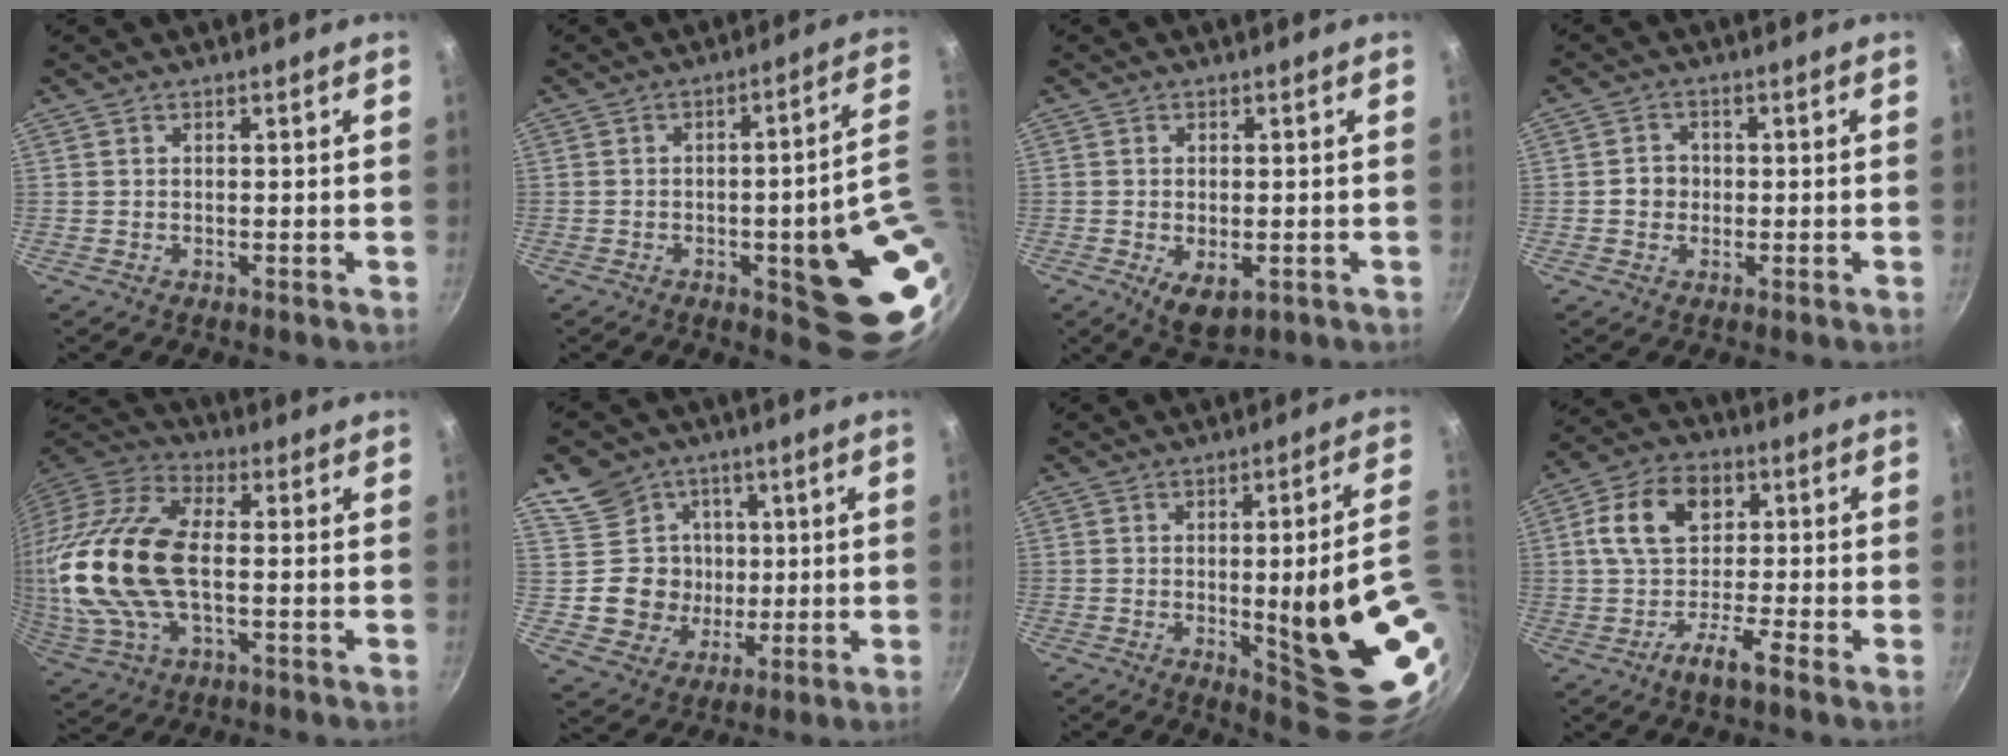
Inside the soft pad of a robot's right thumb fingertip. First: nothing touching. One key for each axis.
{"total": 17.9, "fx": -1.7, "fy": 4.5, "fz": 17.2, "tx": -0.169, "ty": 0.003, "tz": -0.014}
{"total": 6.0, "fx": -1.7, "fy": 3.4, "fz": 4.6, "tx": -0.062, "ty": -0.009, "tz": -0.015}
{"total": 3.2, "fx": -0.4, "fy": 3.0, "fz": 1.2, "tx": 0.000, "ty": 0.008, "tz": -0.010}
{"total": 23.5, "fx": -0.5, "fy": 12.5, "fz": 19.9, "tx": -0.422, "ty": 0.025, "tz": -0.016}
{"total": 12.1, "fx": 2.1, "fy": 11.4, "fz": 3.2, "tx": -0.020, "ty": -0.006, "tz": 0.037}
{"total": 20.8, "fx": -2.0, "fy": 4.3, "fz": 20.3, "tx": -0.238, "ty": -0.015, "tz": -0.010}
{"total": 10.3, "fx": -2.2, "fy": 6.2, "fz": 8.0, "tx": -0.123, "ty": 0.039, "tz": -0.062}